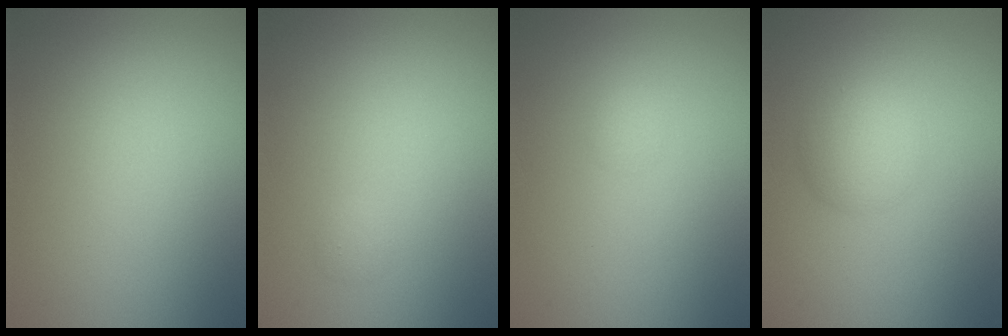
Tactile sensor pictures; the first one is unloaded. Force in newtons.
{"total": 0.6, "press": 0.6, "slide": 0.0}
{"total": 0.6, "press": 0.6, "slide": 0.1}
{"total": 2.8, "press": 2.8, "slide": 0.1}